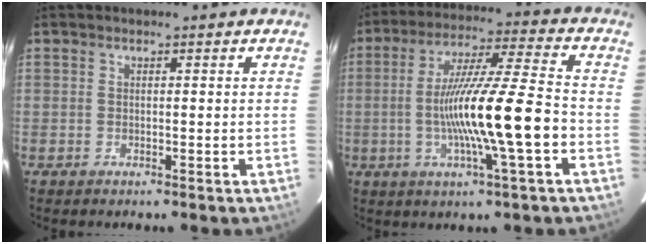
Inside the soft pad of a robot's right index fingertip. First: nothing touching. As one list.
[{"total": 15.0, "force": [-3.2, -0.3, 14.7], "torque": [-0.263, -0.002, -0.061]}]